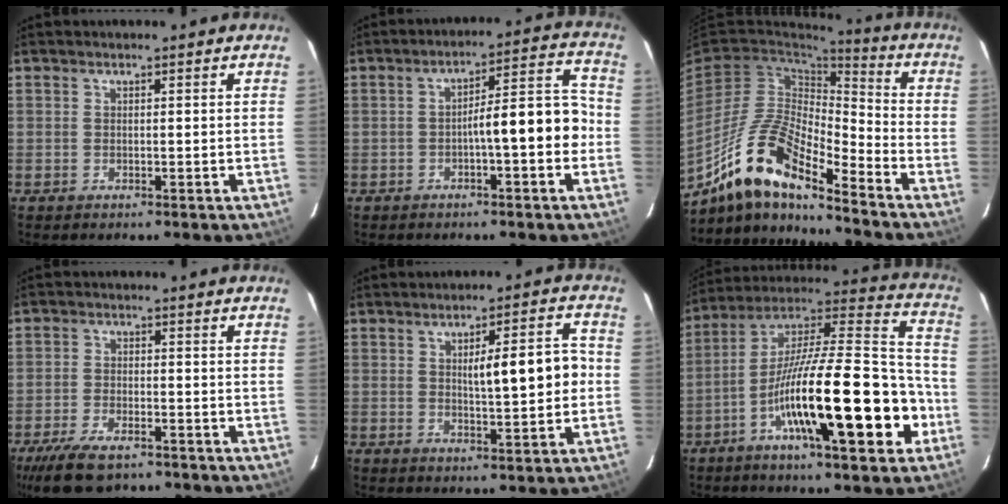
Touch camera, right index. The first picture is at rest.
{"total": 8.9, "force": [-2.2, 1.4, 8.5], "torque": [-0.116, 0.036, -0.031]}
{"total": 14.4, "force": [-11.3, 3.0, 8.4], "torque": [-0.161, 0.017, -0.208]}
{"total": 9.9, "force": [-7.6, 3.2, 5.5], "torque": [-0.098, -0.016, -0.126]}
{"total": 8.3, "force": [0.4, 1.4, 8.2], "torque": [-0.117, 0.015, 0.011]}
{"total": 24.7, "force": [-8.6, 3.8, 22.9], "torque": [-0.352, 0.001, -0.139]}